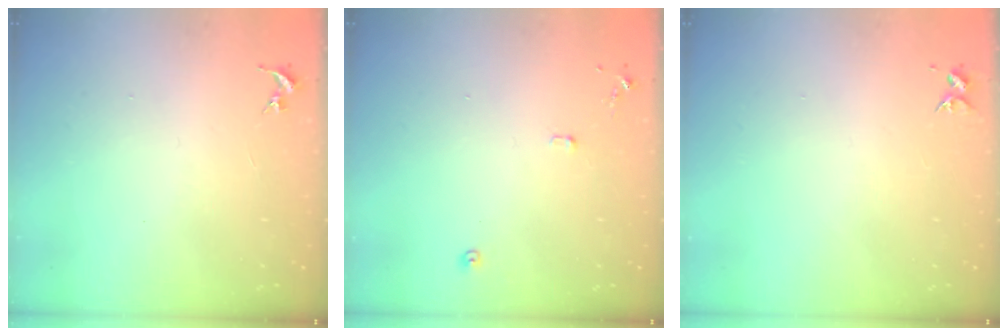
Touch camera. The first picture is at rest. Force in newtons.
{"total": 7.4, "press": 7.4, "slide": 0.8}
{"total": 3.3, "press": 3.3, "slide": 0.4}